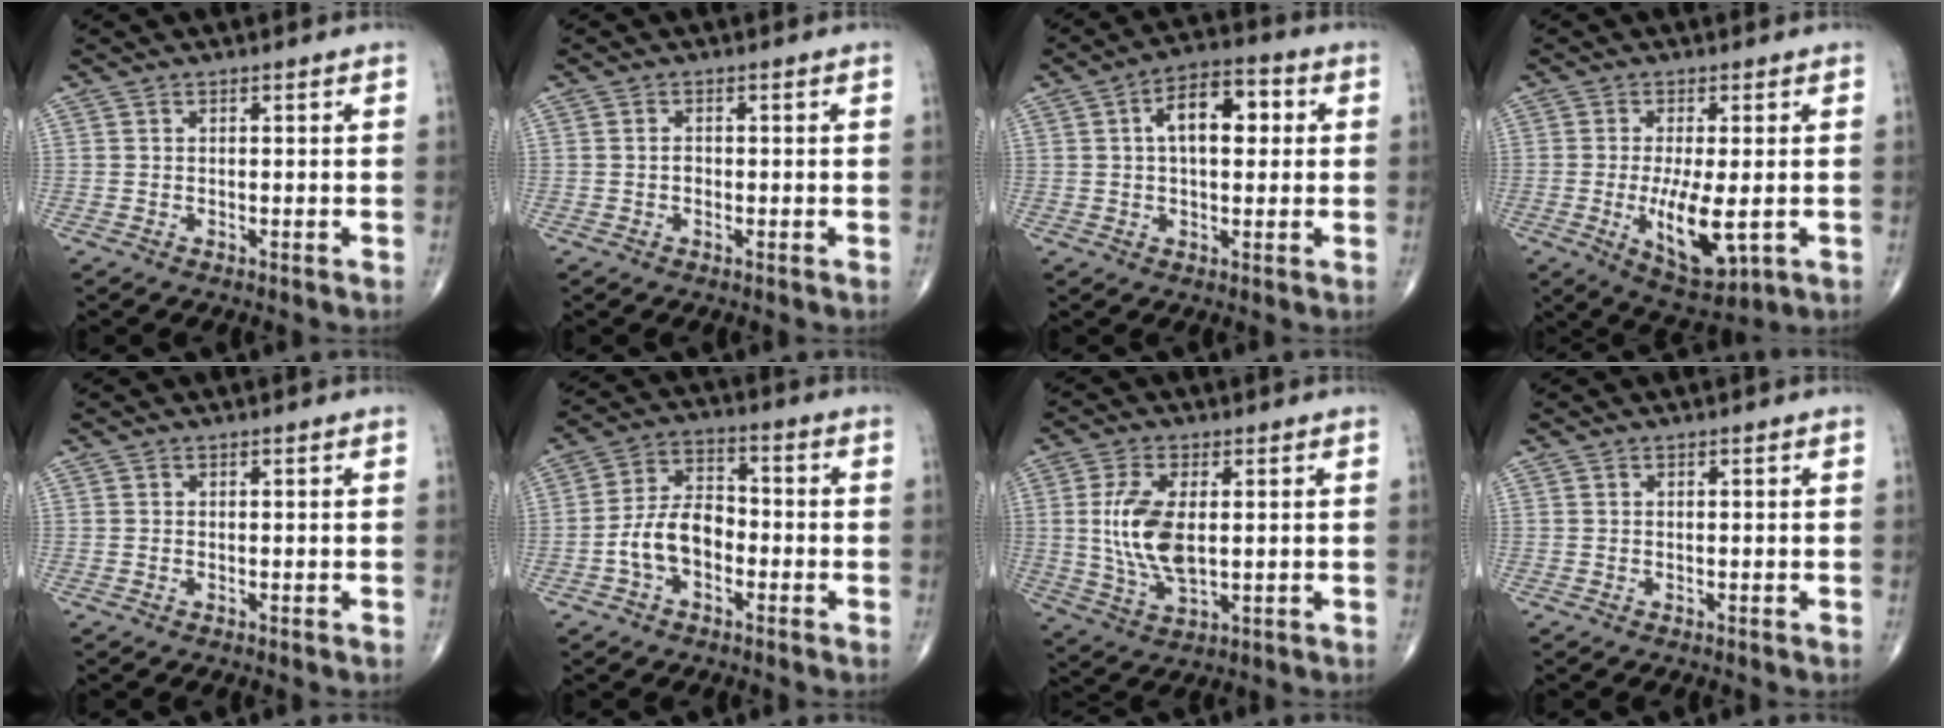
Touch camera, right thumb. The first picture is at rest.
{"total": 1.1, "force": [-0.3, 0.8, 0.7], "torque": [-0.008, 0.002, -0.005]}
{"total": 10.1, "force": [1.9, 5.3, 8.4], "torque": [-0.116, 0.020, 0.022]}
{"total": 10.2, "force": [-1.7, 3.6, 9.4], "torque": [-0.159, -0.024, -0.018]}
{"total": 0.0}
{"total": 9.2, "force": [-2.8, 5.7, 6.7], "torque": [-0.115, 0.035, -0.062]}
{"total": 11.0, "force": [0.8, 5.2, 9.6], "torque": [-0.198, -0.013, 0.022]}
{"total": 0.0}